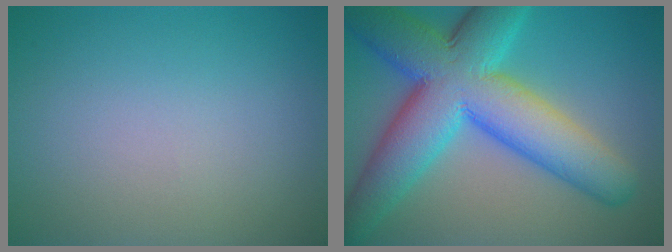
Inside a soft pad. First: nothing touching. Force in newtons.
{"total": 12.7, "press": 12.7, "slide": 0.4}